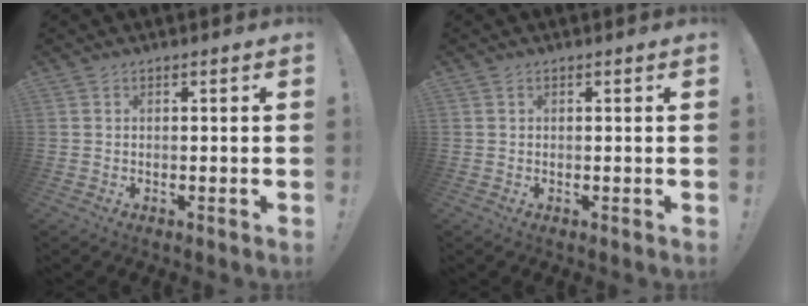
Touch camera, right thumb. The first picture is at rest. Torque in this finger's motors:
{"motor_torque": [-0.22, 0.30, 0.25, 0.09, -0.10]}